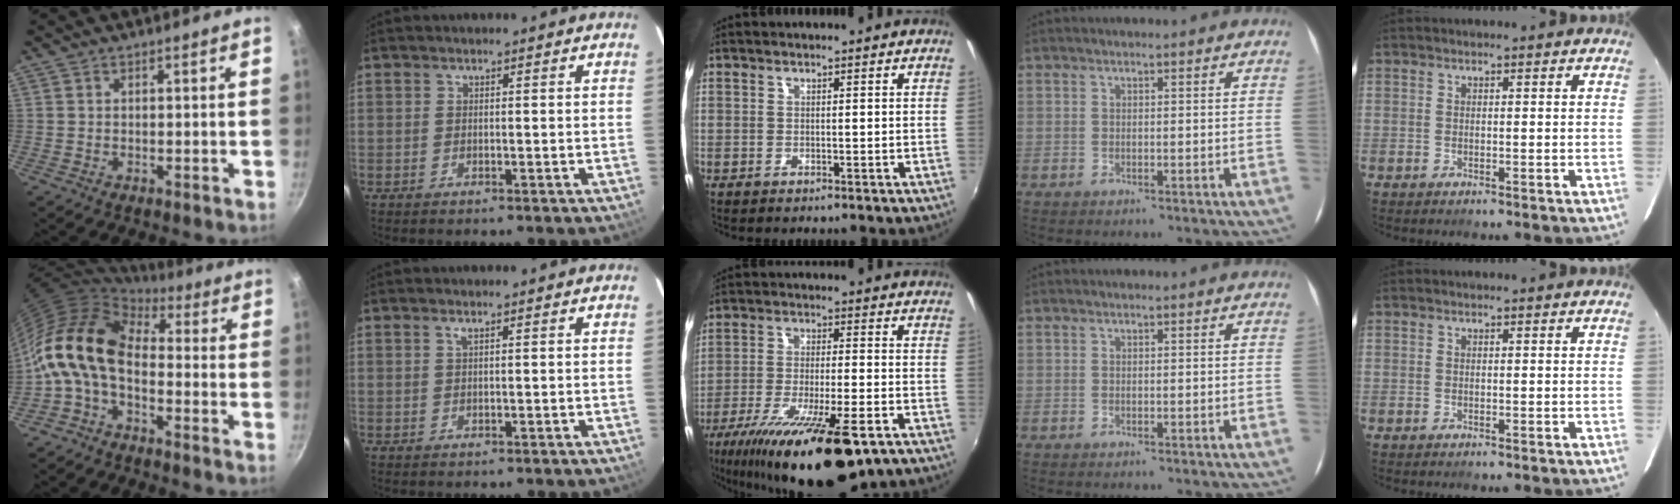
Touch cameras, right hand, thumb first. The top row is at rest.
{"thumb": {"total": 14.0, "force": [-1.8, 8.6, 10.9], "torque": [-0.195, 0.032, -0.056]}, "index": {"total": 0.6, "force": [0.3, -0.2, 0.5], "torque": [-0.011, 0.002, 0.005]}, "middle": {"total": 21.2, "force": [-13.4, 4.6, 15.8], "torque": [-0.287, -0.057, -0.214]}}